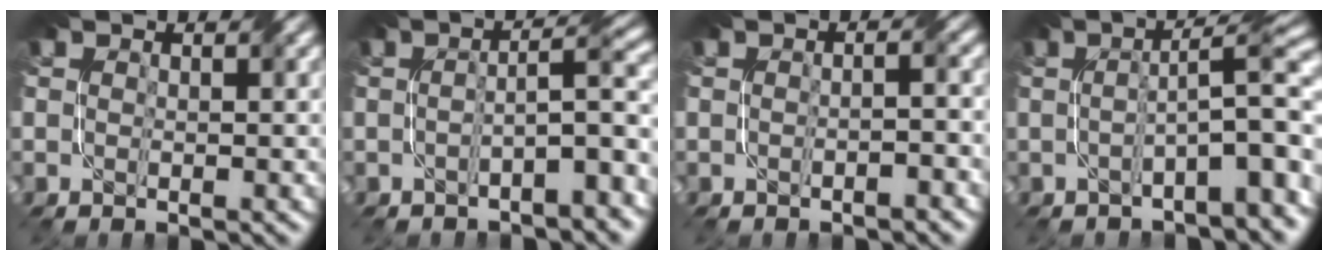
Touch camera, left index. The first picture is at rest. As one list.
[{"total": 4.9, "force": [-1.8, 0.8, 4.5], "torque": [-0.063, 0.017, -0.035]}, {"total": 1.4, "force": [-1.0, -0.1, 1.0], "torque": [-0.016, 0.004, -0.020]}, {"total": 7.1, "force": [-1.9, 1.3, 6.7], "torque": [-0.084, 0.021, -0.035]}]